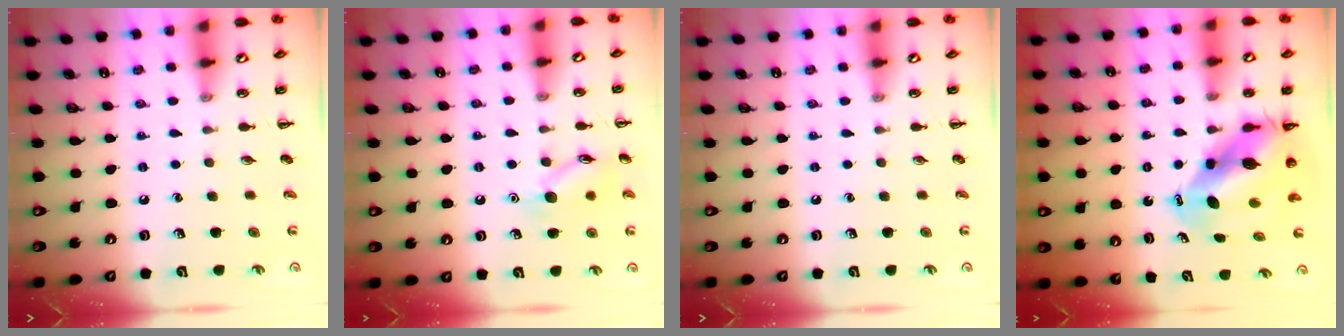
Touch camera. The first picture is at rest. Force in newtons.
{"total": 9.7, "press": 9.7, "slide": 0.5}
{"total": 0.0}
{"total": 9.8, "press": 9.4, "slide": 2.8}